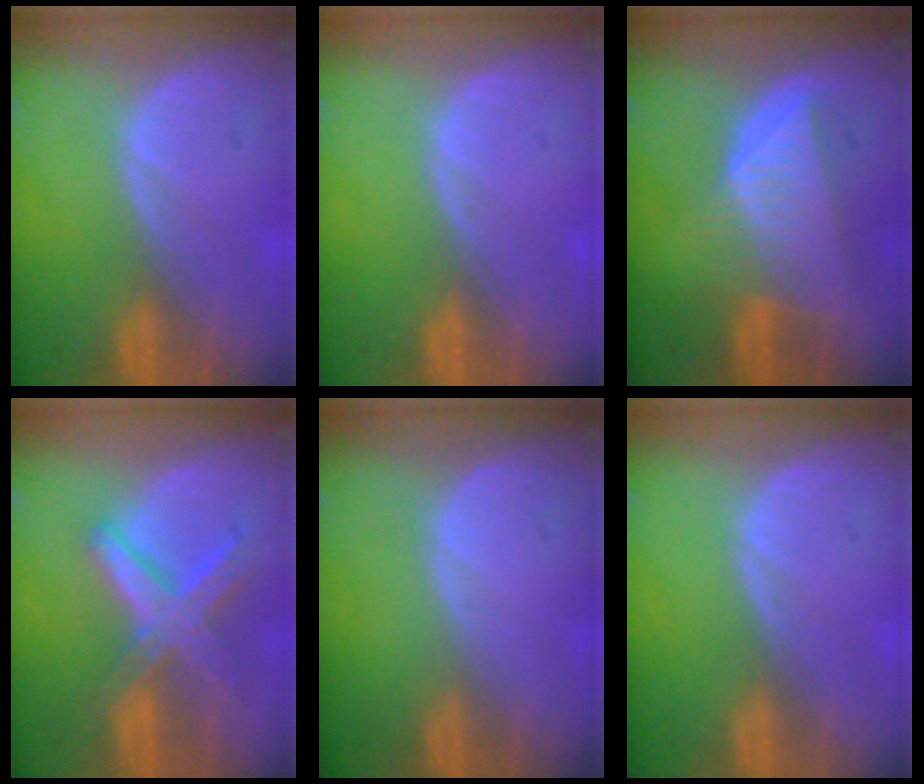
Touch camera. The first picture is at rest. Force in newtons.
{"total": 0.0}
{"total": 7.6, "press": 7.0, "slide": 3.0}
{"total": 8.3, "press": 7.1, "slide": 4.3}
{"total": 0.0}
{"total": 0.0}